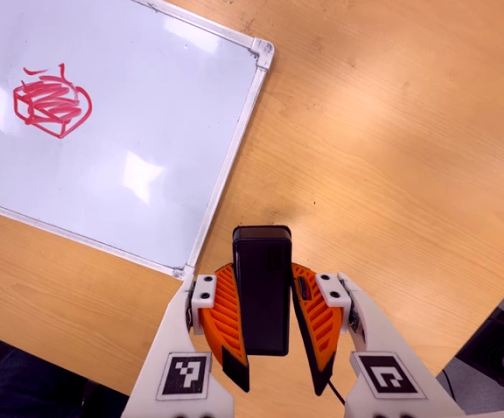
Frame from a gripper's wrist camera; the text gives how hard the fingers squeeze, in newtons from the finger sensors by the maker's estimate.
{"total": 10.1, "left": 8.2, "right": 11.9}